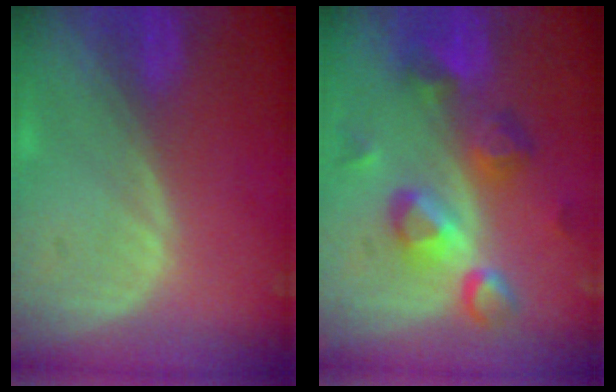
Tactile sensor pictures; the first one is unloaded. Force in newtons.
{"total": 9.4, "press": 8.1, "slide": 4.6}